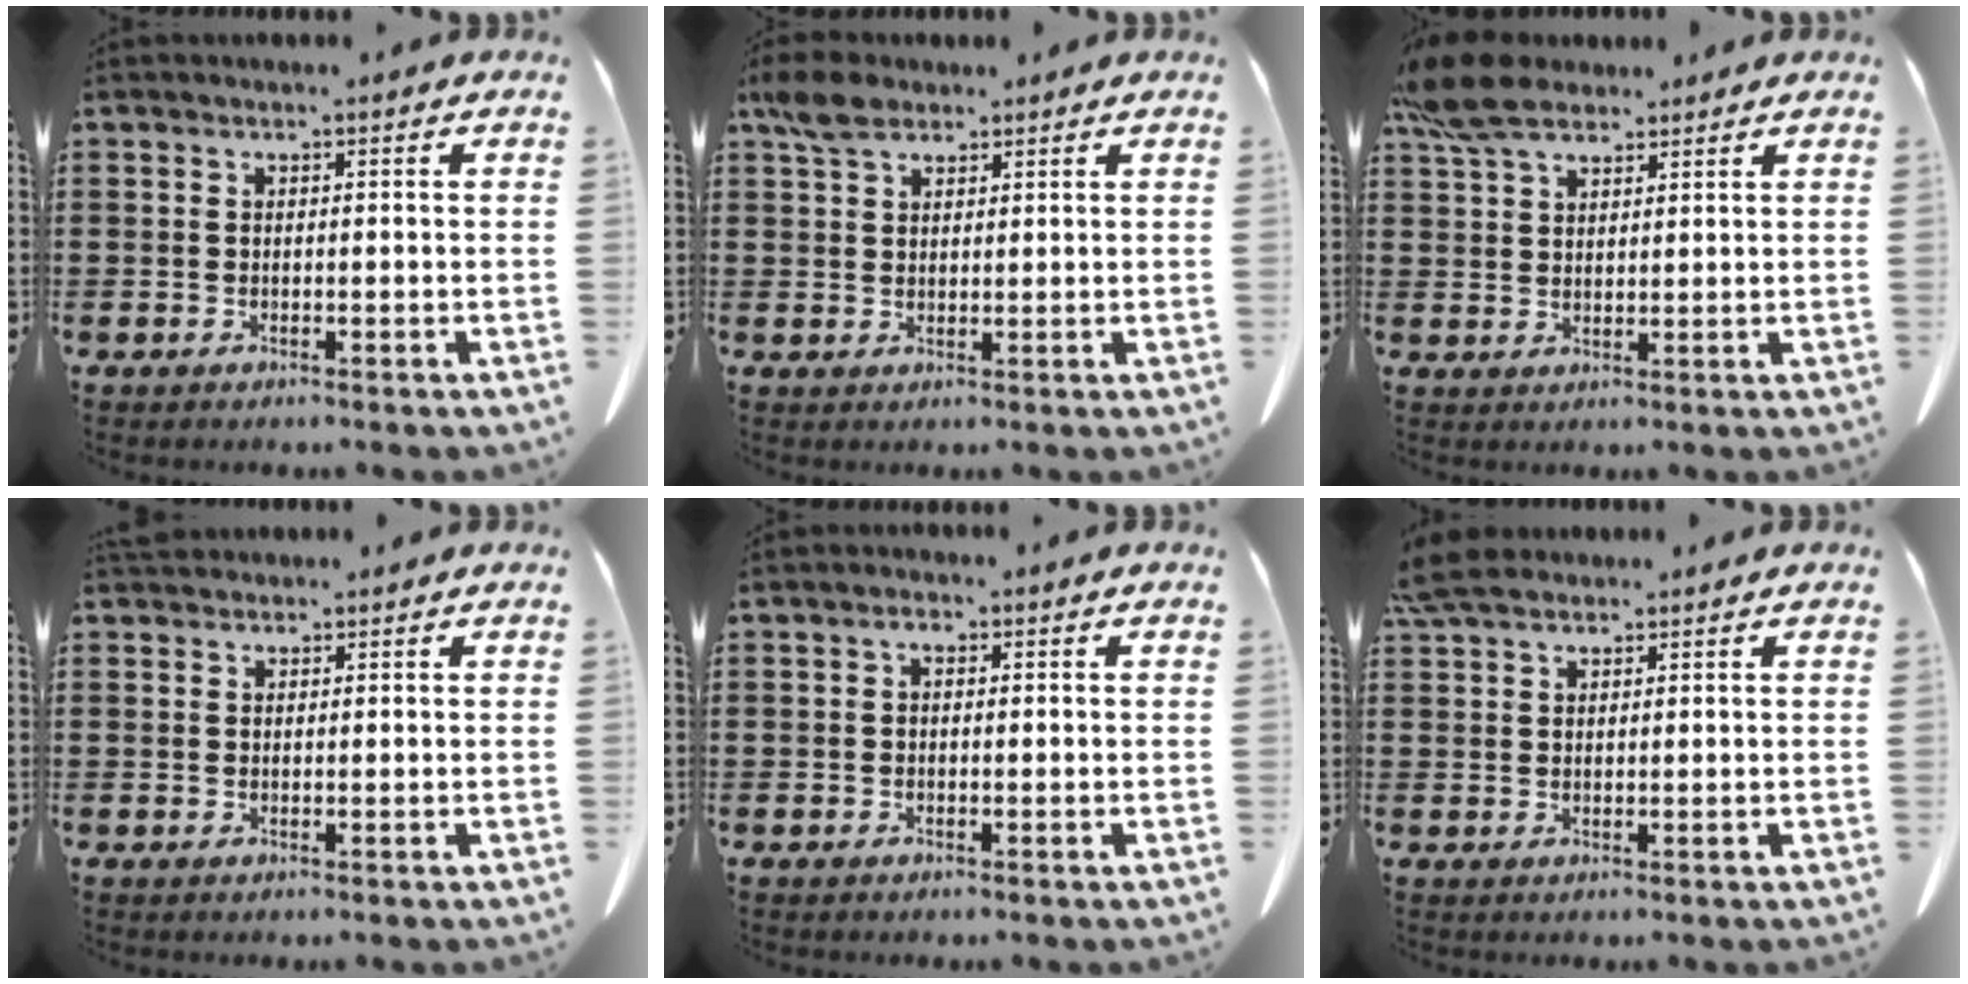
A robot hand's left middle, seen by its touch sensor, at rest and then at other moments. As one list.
[{"total": 4.2, "force": [3.0, 2.2, 1.9], "torque": [-0.039, 0.006, 0.056]}, {"total": 7.4, "force": [5.7, 3.0, 3.7], "torque": [-0.098, -0.004, 0.107]}, {"total": 1.4, "force": [1.3, 0.5, 0.2], "torque": [-0.009, 0.002, 0.026]}, {"total": 1.2, "force": [0.0, 0.7, 1.0], "torque": [-0.021, 0.006, -0.001]}, {"total": 4.1, "force": [3.3, 1.5, 1.9], "torque": [-0.048, 0.002, 0.064]}]